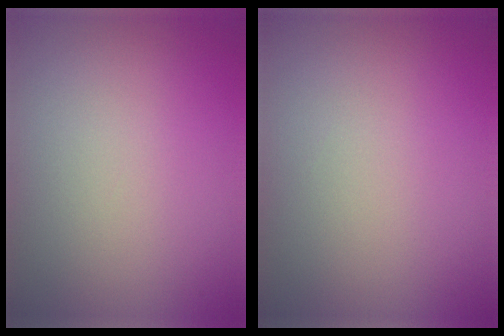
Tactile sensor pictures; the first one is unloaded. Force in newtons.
{"total": 0.0}